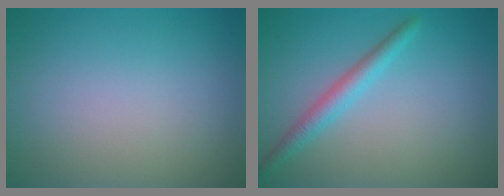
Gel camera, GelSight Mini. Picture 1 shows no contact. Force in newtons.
{"total": 2.3, "press": 2.3, "slide": 0.0}